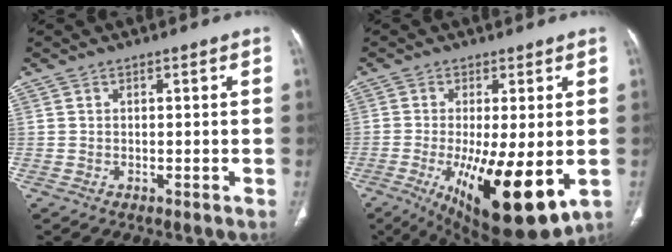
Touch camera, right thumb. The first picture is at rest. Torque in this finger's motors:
{"motor_torque": [3.38, 1.63, 2.14, -0.29, 0.55]}